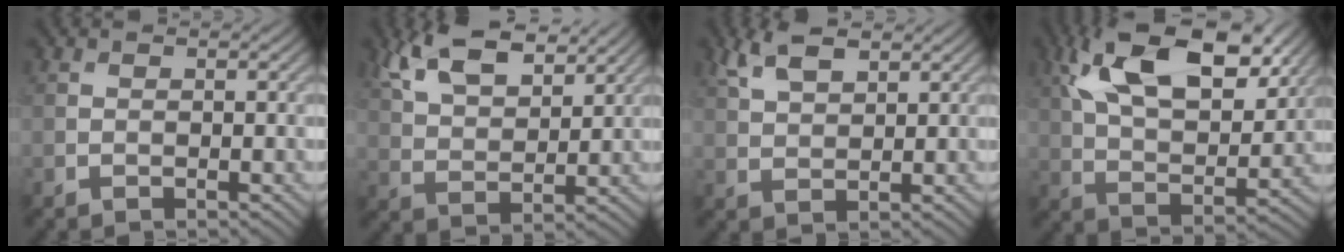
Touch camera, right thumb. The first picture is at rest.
{"total": 9.5, "force": [6.3, 4.0, 5.9], "torque": [-0.136, 0.008, 0.121]}
{"total": 5.2, "force": [3.3, 2.1, 3.5], "torque": [-0.088, 0.007, 0.070]}
{"total": 16.9, "force": [8.4, 8.0, 12.3], "torque": [-0.240, 0.008, 0.132]}